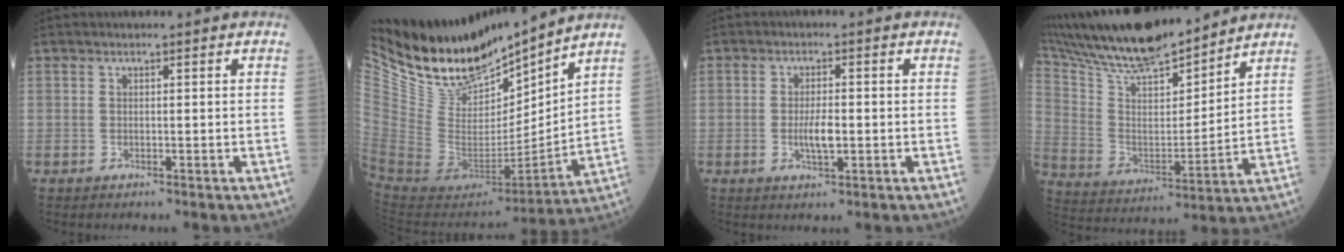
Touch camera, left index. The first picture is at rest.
{"total": 16.9, "force": [15.9, 3.9, 4.2], "torque": [-0.098, -0.031, 0.303]}
{"total": 3.2, "force": [-0.8, 0.7, 3.0], "torque": [-0.059, -0.005, -0.014]}
{"total": 19.3, "force": [17.2, 3.2, 8.3], "torque": [-0.160, 0.003, 0.304]}